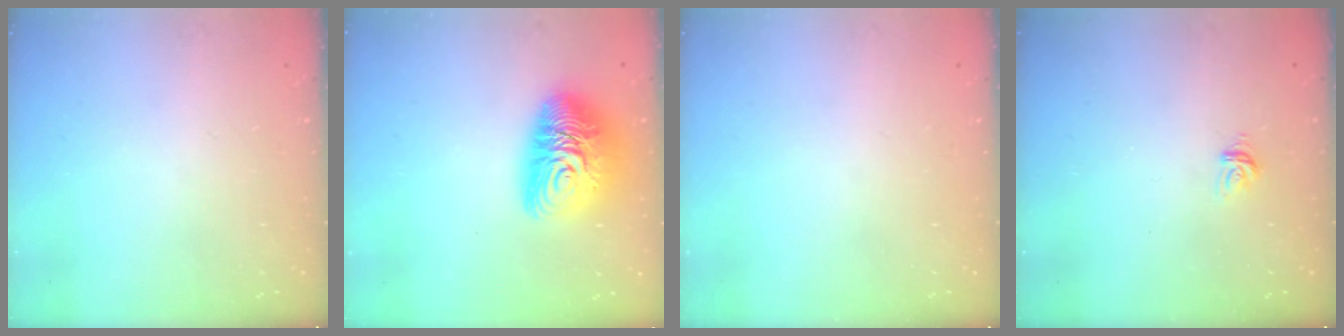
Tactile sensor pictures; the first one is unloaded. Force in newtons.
{"total": 13.9, "press": 13.9, "slide": 1.1}
{"total": 0.0}
{"total": 3.4, "press": 3.4, "slide": 0.2}